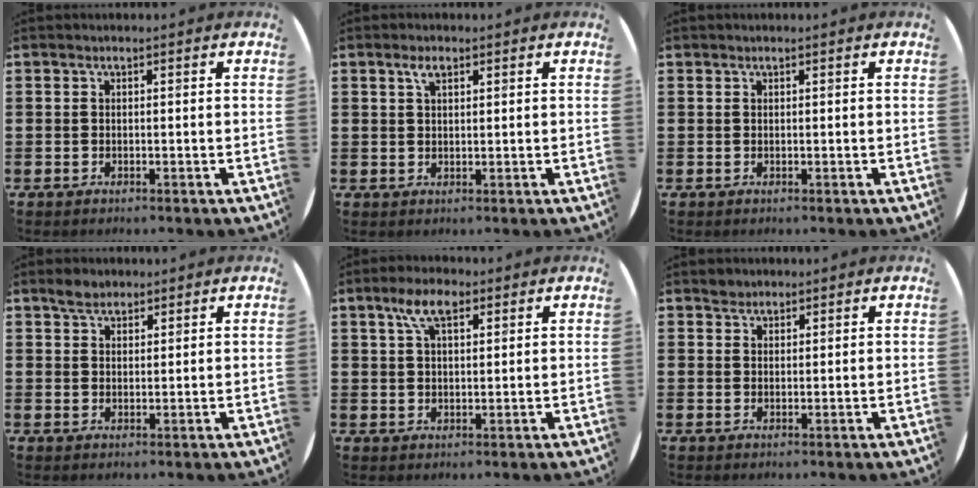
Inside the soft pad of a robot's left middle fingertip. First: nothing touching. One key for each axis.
{"total": 2.1, "fx": 1.3, "fy": 0.9, "fz": 1.4, "tx": -0.023, "ty": 0.002, "tz": 0.022}
{"total": 0.0}
{"total": 2.6, "fx": 2.3, "fy": 1.1, "fz": 0.5, "tx": -0.006, "ty": 0.002, "tz": 0.043}
{"total": 5.6, "fx": 3.3, "fy": 2.3, "fz": 3.8, "tx": -0.074, "ty": 0.006, "tz": 0.057}
{"total": 1.6, "fx": 1.5, "fy": 0.6, "fz": -0.1, "tx": 0.009, "ty": -0.002, "tz": 0.028}